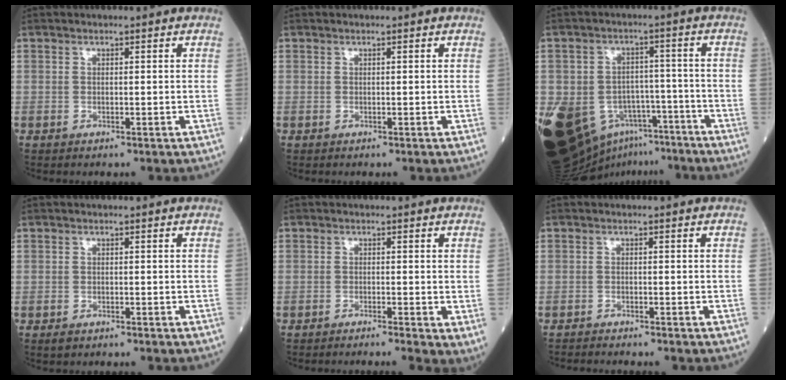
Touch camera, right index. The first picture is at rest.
{"total": 0.0}
{"total": 19.5, "force": [-10.3, 13.5, 9.5], "torque": [-0.208, 0.023, -0.146]}
{"total": 0.5, "force": [-0.4, 0.3, 0.3], "torque": [-0.007, 0.000, -0.007]}
{"total": 2.9, "force": [-1.2, 0.3, 2.7], "torque": [-0.026, -0.007, -0.020]}
{"total": 2.7, "force": [-2.6, -0.3, 0.7], "torque": [-0.009, -0.007, -0.041]}